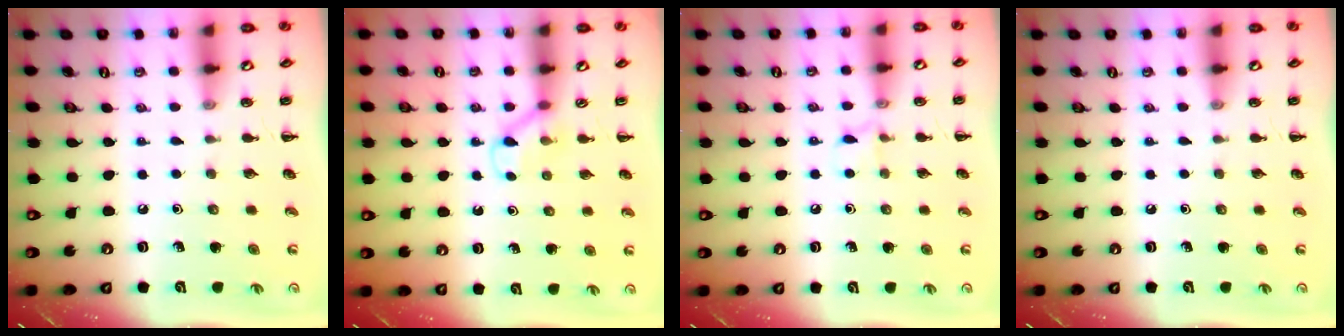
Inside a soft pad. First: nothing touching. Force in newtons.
{"total": 3.9, "press": 3.7, "slide": 1.4}
{"total": 4.6, "press": 4.4, "slide": 1.4}
{"total": 0.0}